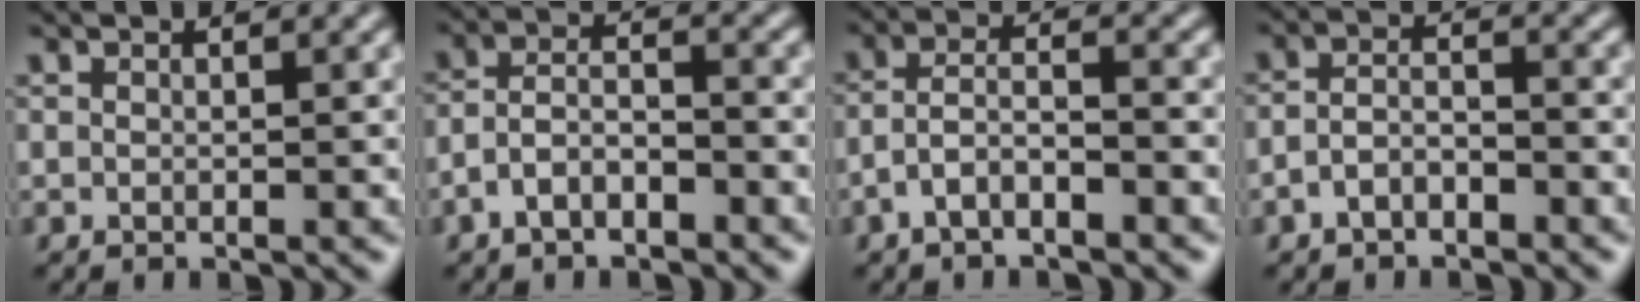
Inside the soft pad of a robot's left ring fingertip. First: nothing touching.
{"total": 3.7, "force": [-2.1, 1.7, 2.5], "torque": [-0.047, 0.009, -0.045]}
{"total": 3.4, "force": [-1.9, 1.2, 2.5], "torque": [-0.050, 0.010, -0.044]}
{"total": 2.5, "force": [-1.4, 1.3, 1.6], "torque": [-0.033, 0.007, -0.032]}